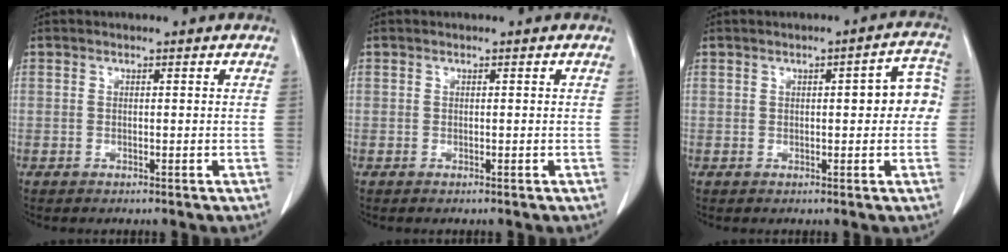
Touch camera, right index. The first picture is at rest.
{"total": 0.0}
{"total": 5.8, "force": [0.4, 1.8, 5.5], "torque": [-0.061, 0.022, 0.001]}